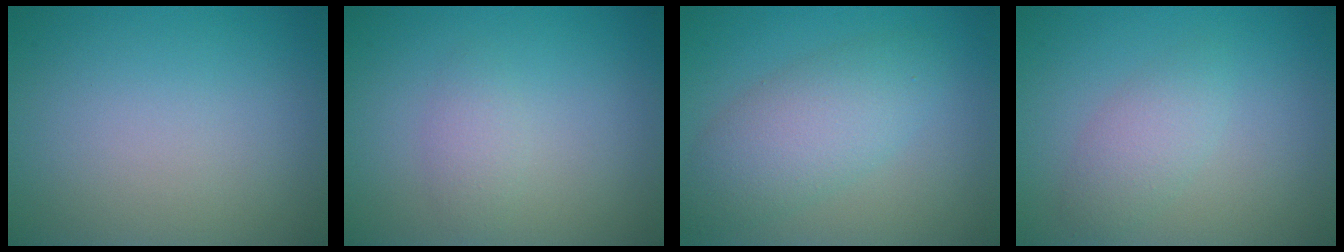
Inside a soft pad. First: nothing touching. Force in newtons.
{"total": 1.6, "press": 1.6, "slide": 0.0}
{"total": 4.8, "press": 4.8, "slide": 0.3}
{"total": 2.3, "press": 2.3, "slide": 0.1}